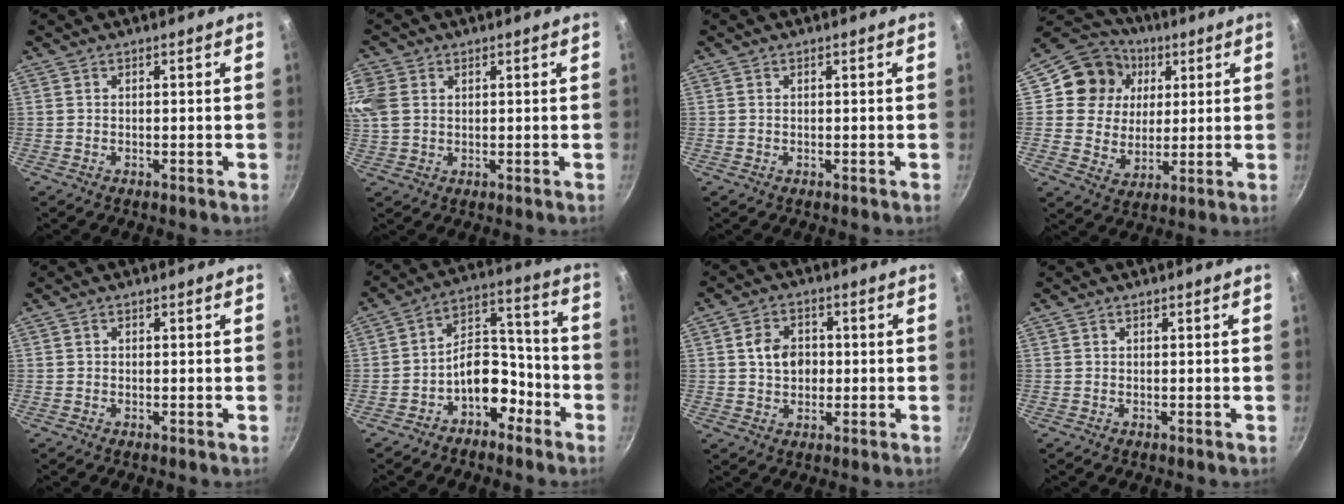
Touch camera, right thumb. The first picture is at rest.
{"total": 9.4, "force": [2.5, 7.2, 5.4], "torque": [-0.129, 0.017, 0.049]}
{"total": 0.0}
{"total": 13.7, "force": [3.8, 12.0, 5.2], "torque": [-0.061, 0.000, 0.061]}
{"total": 0.6, "force": [0.0, 0.5, 0.3], "torque": [-0.004, 0.003, 0.000]}
{"total": 10.8, "force": [-5.5, 6.9, 6.2], "torque": [-0.054, 0.083, -0.088]}
{"total": 6.6, "force": [0.3, 5.2, 4.1], "torque": [-0.049, 0.011, 0.000]}
{"total": 0.0}